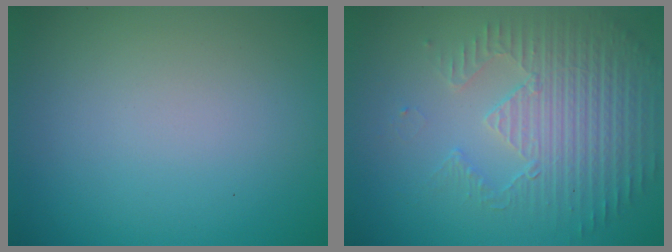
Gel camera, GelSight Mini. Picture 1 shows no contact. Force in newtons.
{"total": 3.8, "press": 3.6, "slide": 1.1}